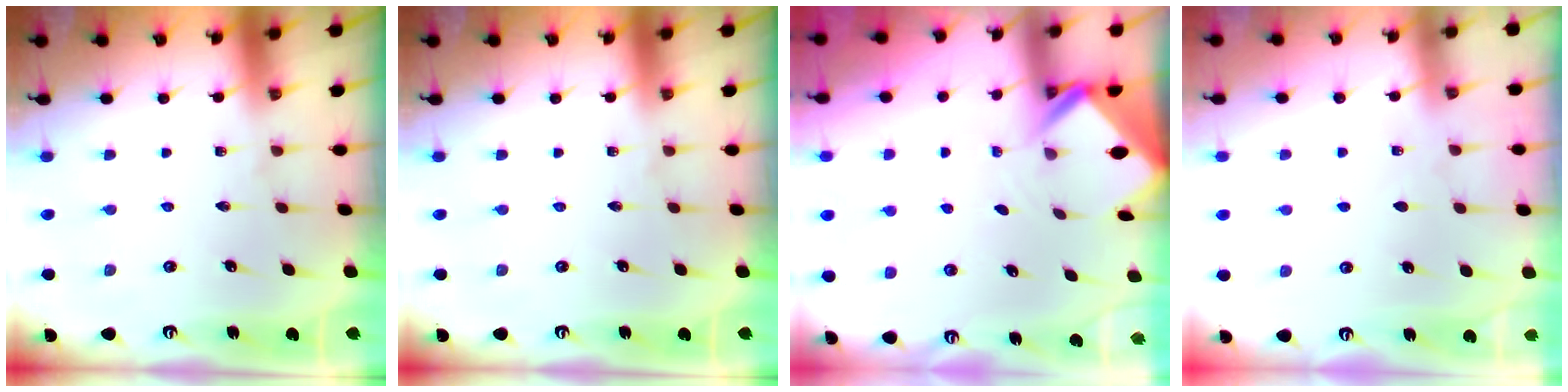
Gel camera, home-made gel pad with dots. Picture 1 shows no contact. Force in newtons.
{"total": 0.0}
{"total": 2.6, "press": 2.6, "slide": 0.1}
{"total": 4.5, "press": 4.4, "slide": 0.7}